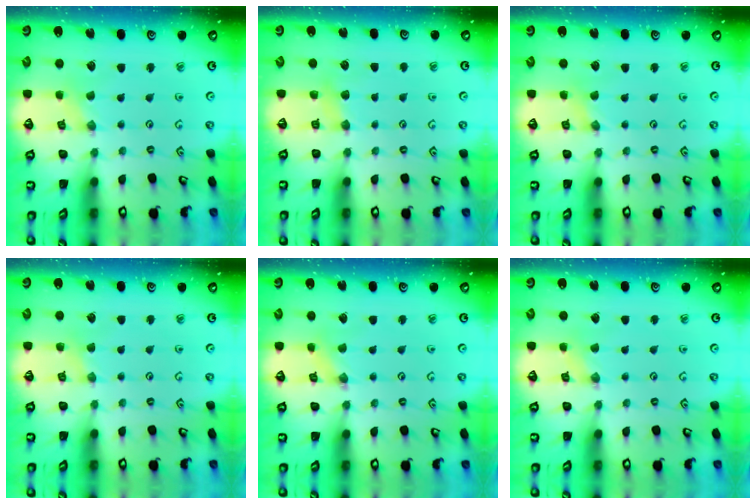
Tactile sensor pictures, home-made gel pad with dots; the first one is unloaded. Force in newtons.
{"total": 5.9, "press": 5.9, "slide": 0.7}
{"total": 1.9, "press": 1.9, "slide": 0.3}
{"total": 1.9, "press": 1.8, "slide": 0.3}
{"total": 0.0}
{"total": 1.9, "press": 1.9, "slide": 0.3}